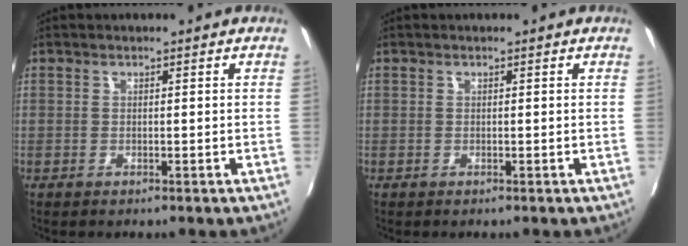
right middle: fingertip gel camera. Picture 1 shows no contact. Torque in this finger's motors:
{"motor_torque": [0.00, 0.00, 0.00, -0.02]}